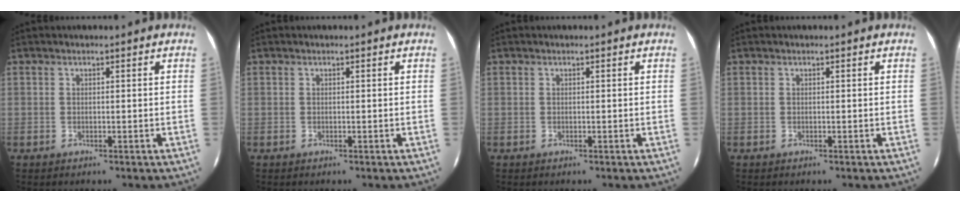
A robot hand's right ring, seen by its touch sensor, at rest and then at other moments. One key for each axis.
{"total": 0.0}
{"total": 0.0}
{"total": 0.0}